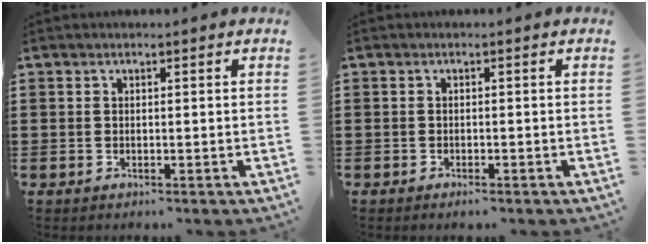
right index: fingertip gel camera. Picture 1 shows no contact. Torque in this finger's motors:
{"motor_torque": [0.29, 0.42, 0.08, 0.02]}